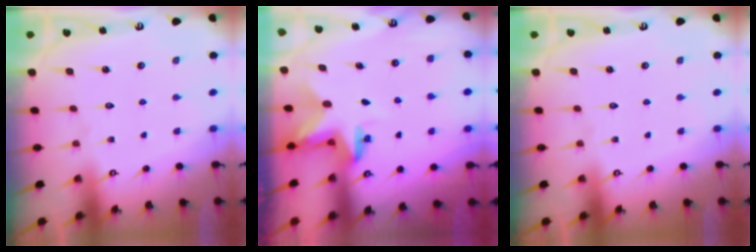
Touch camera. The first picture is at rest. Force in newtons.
{"total": 2.8, "press": 2.8, "slide": 0.2}
{"total": 0.0}